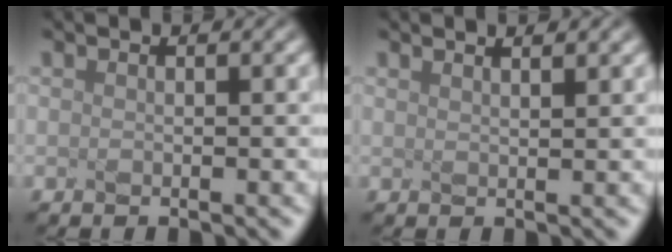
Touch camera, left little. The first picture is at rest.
{"total": 1.7, "force": [1.4, 0.4, 0.9], "torque": [-0.005, 0.023, 0.009]}